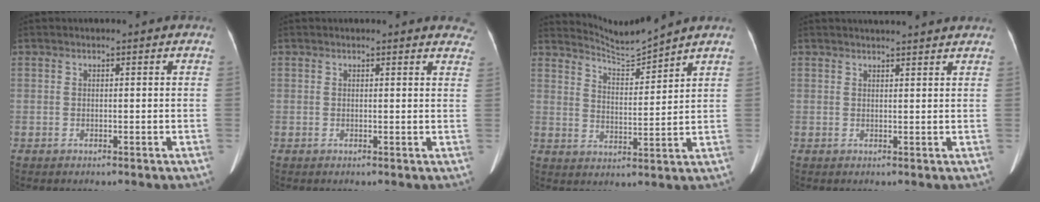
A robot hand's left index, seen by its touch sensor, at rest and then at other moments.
{"total": 6.4, "force": [6.1, 1.6, 1.0], "torque": [0.019, -0.013, 0.034]}
{"total": 5.9, "force": [5.6, -1.8, -0.4], "torque": [-0.007, -0.018, 0.110]}
{"total": 6.2, "force": [5.8, 0.2, 2.1], "torque": [-0.027, 0.021, 0.064]}